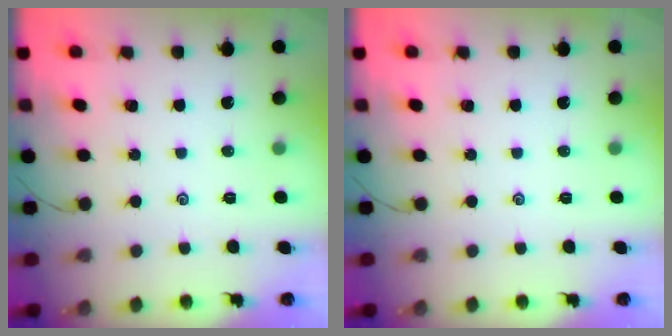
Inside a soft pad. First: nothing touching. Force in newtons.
{"total": 0.0}